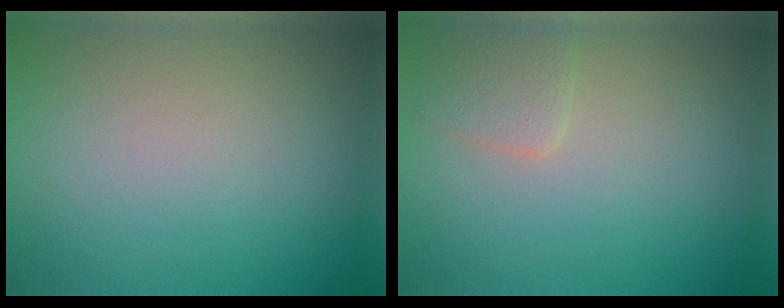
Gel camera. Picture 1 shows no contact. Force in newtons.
{"total": 1.9, "press": 1.9, "slide": 0.1}